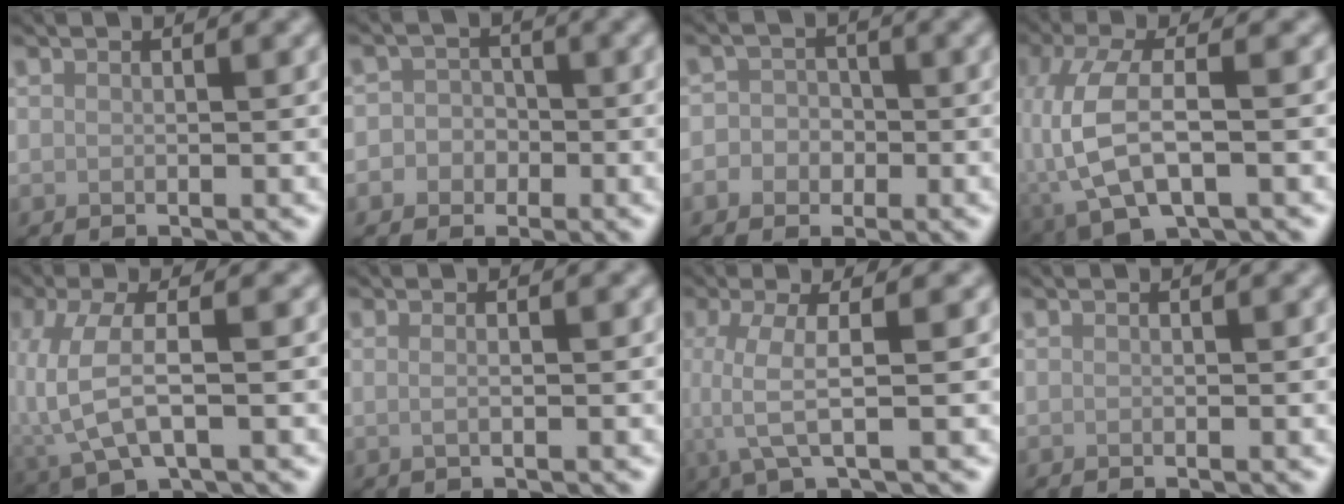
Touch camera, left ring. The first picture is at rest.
{"total": 3.2, "force": [-1.0, 3.0, 0.6], "torque": [0.022, 0.008, -0.034]}
{"total": 2.9, "force": [-0.8, 2.7, 0.7], "torque": [0.016, 0.009, -0.032]}
{"total": 7.0, "force": [-2.0, 2.9, 6.1], "torque": [-0.142, -0.001, -0.045]}
{"total": 5.0, "force": [-0.8, 2.0, 4.6], "torque": [-0.114, -0.007, -0.015]}
{"total": 1.3, "force": [0.1, 0.6, 1.2], "torque": [-0.017, -0.006, -0.006]}
{"total": 4.2, "force": [-0.3, 1.0, 4.1], "torque": [-0.085, -0.003, -0.007]}
{"total": 0.0}